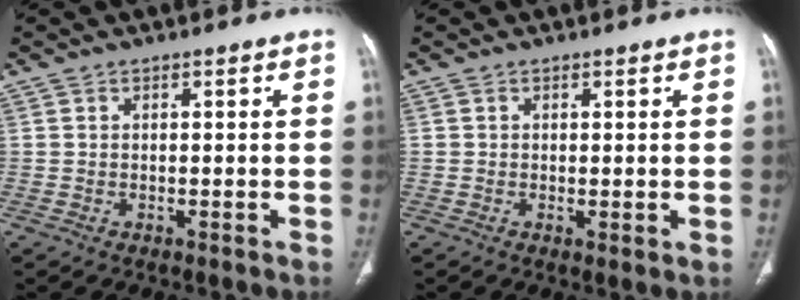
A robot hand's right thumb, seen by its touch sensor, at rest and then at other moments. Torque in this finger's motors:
{"motor_torque": [-0.15, -0.06, -0.32, -0.13, -0.01]}